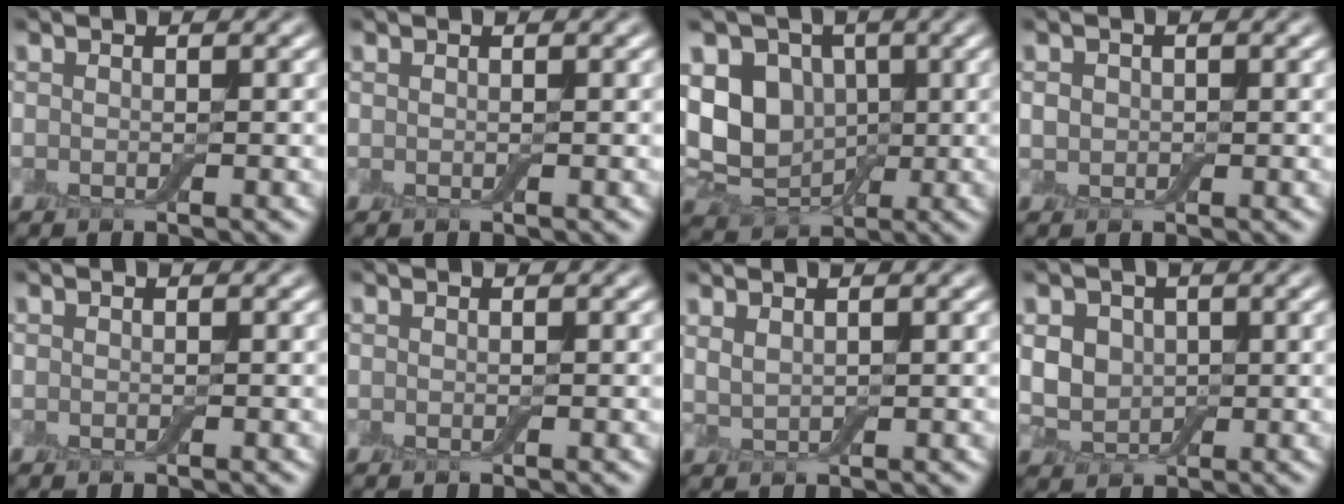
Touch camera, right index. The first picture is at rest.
{"total": 0.0}
{"total": 8.1, "force": [0.9, 6.4, 4.8], "torque": [-0.088, -0.001, 0.012]}
{"total": 1.0, "force": [0.1, 0.9, 0.4], "torque": [-0.008, 0.002, -0.002]}
{"total": 0.0}
{"total": 0.0}
{"total": 1.4, "force": [1.1, 0.5, 0.8], "torque": [-0.020, 0.000, 0.026]}
{"total": 3.6, "force": [0.6, 3.0, 2.0], "torque": [-0.043, 0.002, 0.003]}